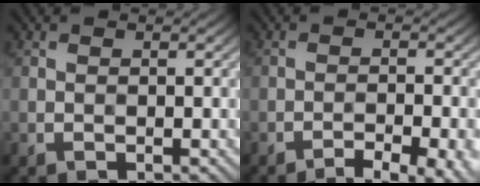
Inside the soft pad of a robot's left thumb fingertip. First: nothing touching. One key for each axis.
{"total": 7.8, "fx": -5.6, "fy": 1.8, "fz": 5.1, "tx": -0.080, "ty": 0.003, "tz": -0.067}